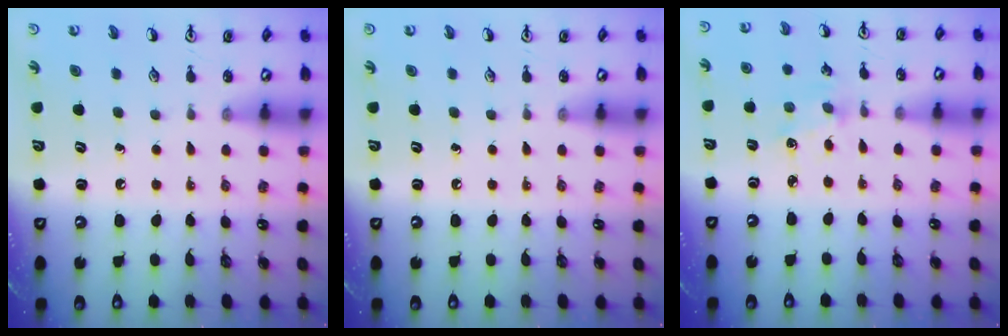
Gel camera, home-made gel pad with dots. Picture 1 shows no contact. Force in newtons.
{"total": 0.0}
{"total": 1.9, "press": 1.8, "slide": 0.3}